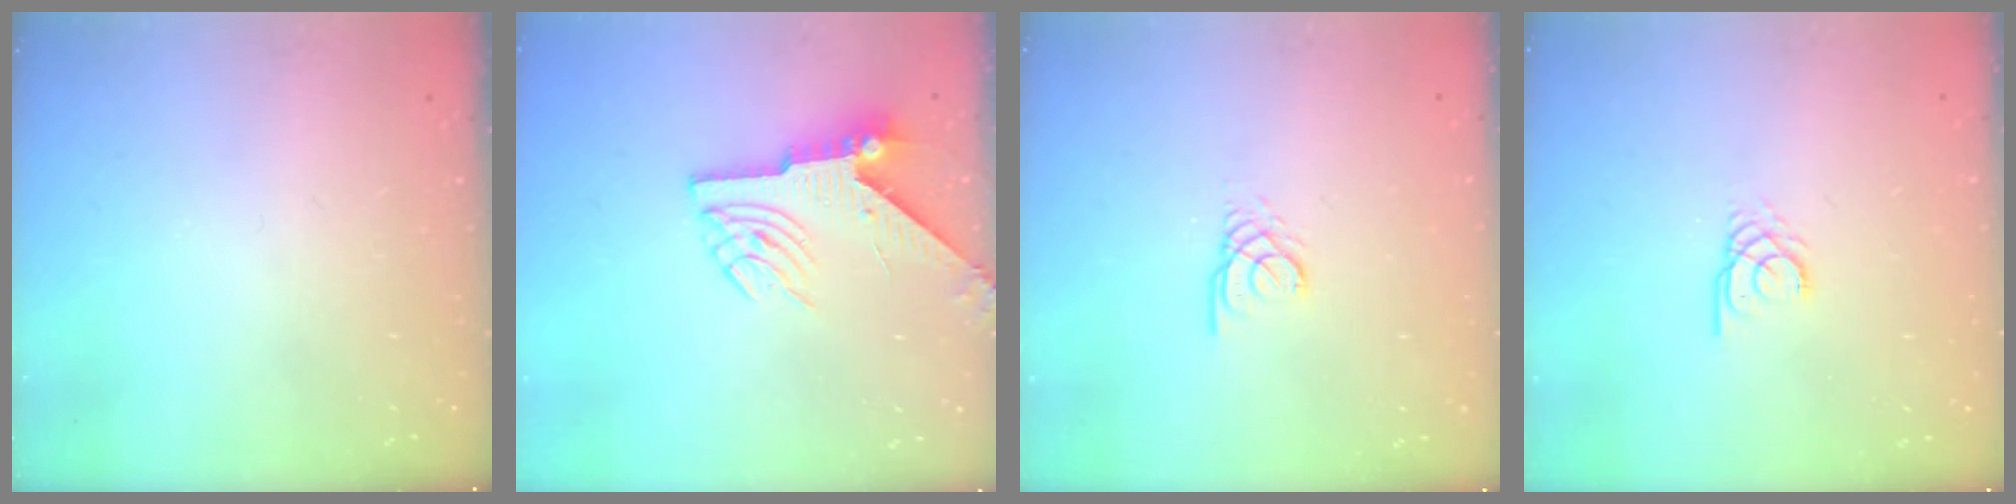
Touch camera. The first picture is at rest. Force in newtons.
{"total": 6.1, "press": 6.0, "slide": 0.7}
{"total": 2.4, "press": 2.4, "slide": 0.3}
{"total": 2.4, "press": 2.4, "slide": 0.3}